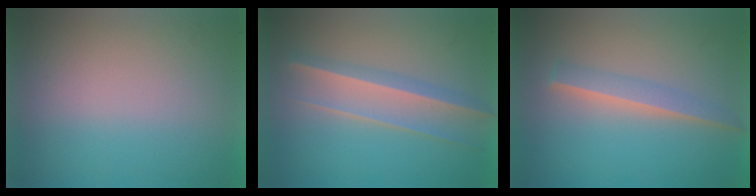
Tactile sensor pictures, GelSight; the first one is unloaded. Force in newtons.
{"total": 9.1}
{"total": 2.4}